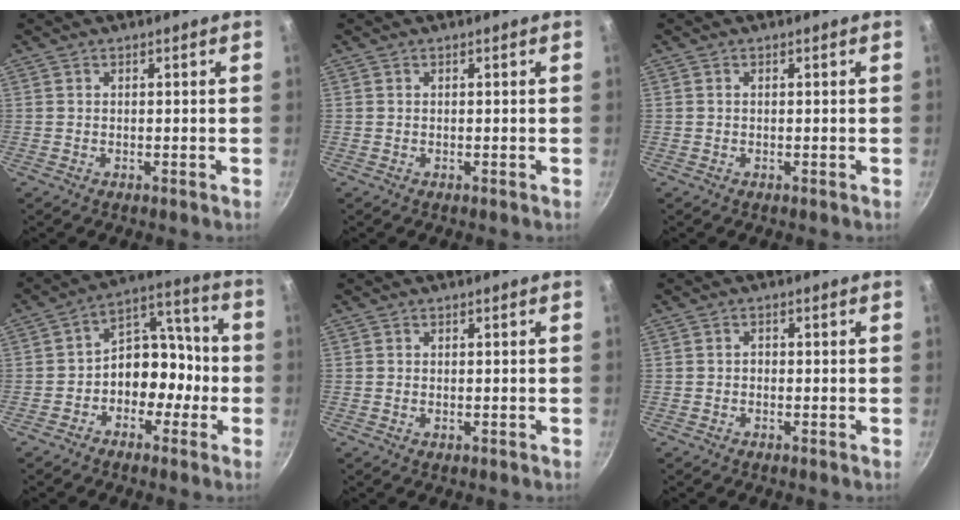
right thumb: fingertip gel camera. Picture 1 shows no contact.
{"total": 0.0}
{"total": 0.0}
{"total": 11.7, "force": [-2.6, 8.3, 7.9], "torque": [-0.074, 0.051, -0.056]}
{"total": 0.7, "force": [-0.1, 0.5, 0.5], "torque": [-0.011, 0.000, 0.000]}
{"total": 0.9, "force": [-0.3, 0.7, 0.5], "torque": [-0.002, 0.003, -0.009]}